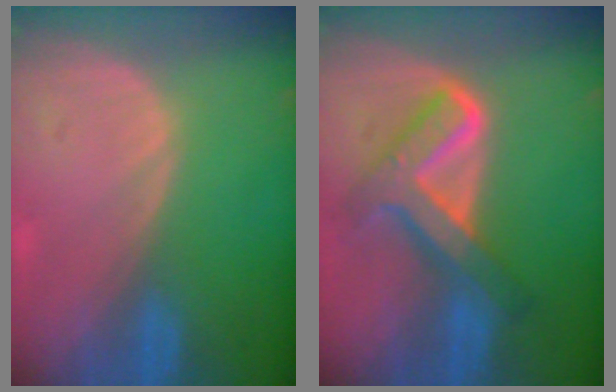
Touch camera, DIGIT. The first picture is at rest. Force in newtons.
{"total": 8.2, "press": 8.2, "slide": 0.6}